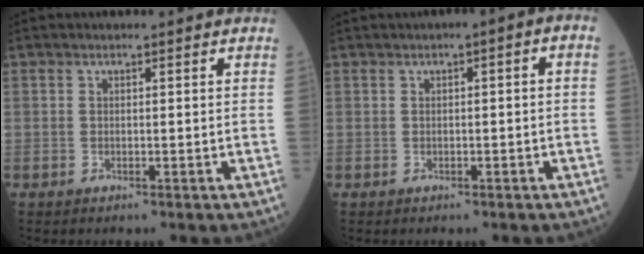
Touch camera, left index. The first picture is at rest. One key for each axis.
{"total": 2.4, "fx": 0.1, "fy": 0.6, "fz": 2.4, "tx": -0.027, "ty": 0.010, "tz": -0.004}